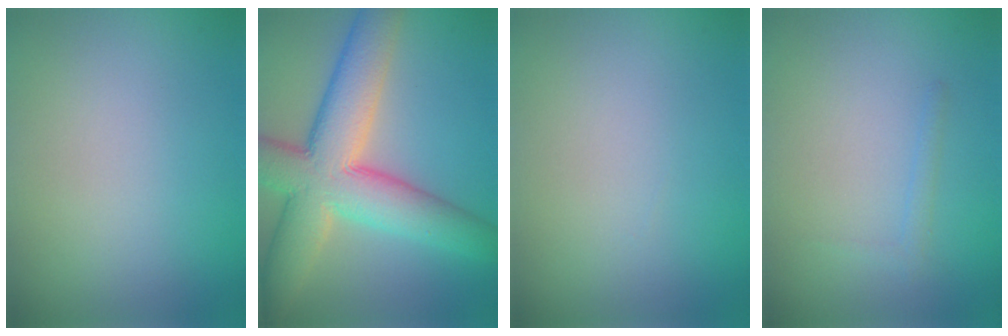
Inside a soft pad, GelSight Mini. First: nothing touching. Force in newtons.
{"total": 11.0, "press": 11.0, "slide": 0.6}
{"total": 0.0}
{"total": 0.8, "press": 0.8, "slide": 0.1}